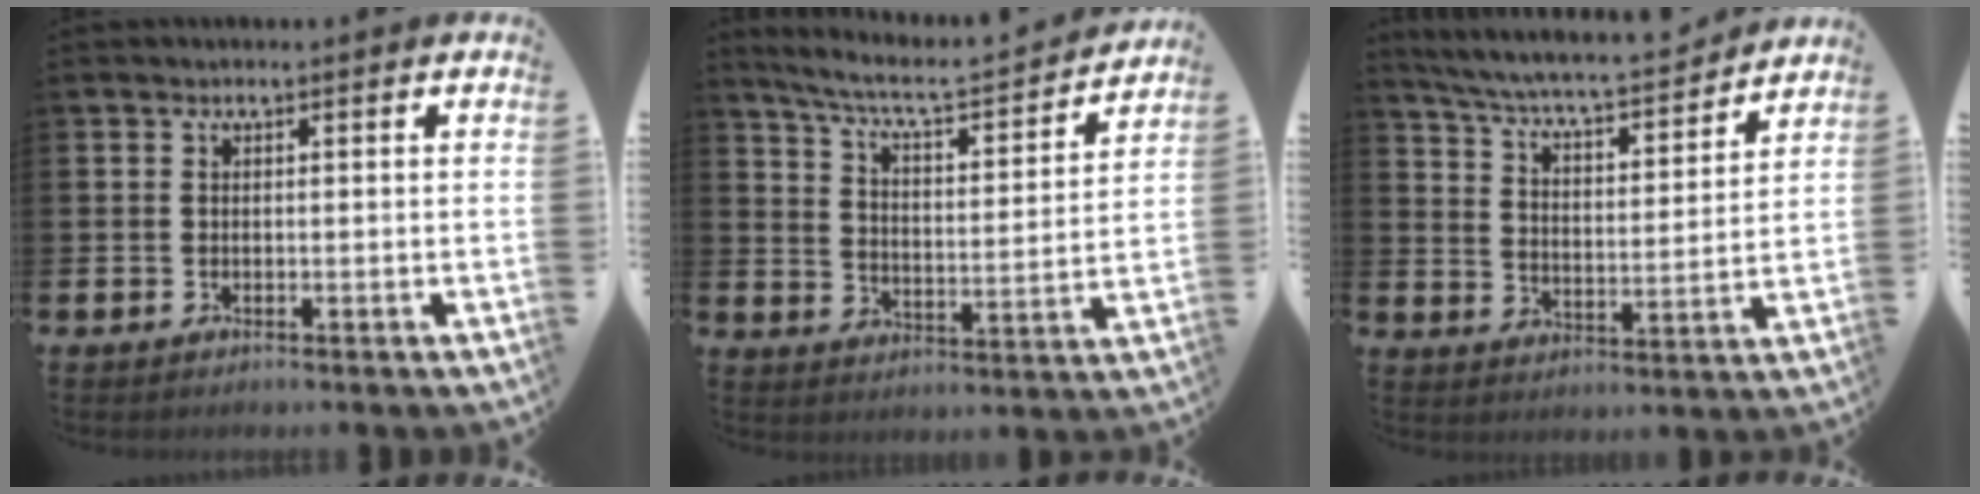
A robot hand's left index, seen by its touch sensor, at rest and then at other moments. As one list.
[{"total": 6.8, "force": [6.2, 0.9, 2.7], "torque": [-0.081, -0.044, 0.100]}, {"total": 6.6, "force": [6.3, 0.5, 2.0], "torque": [-0.071, -0.053, 0.104]}]